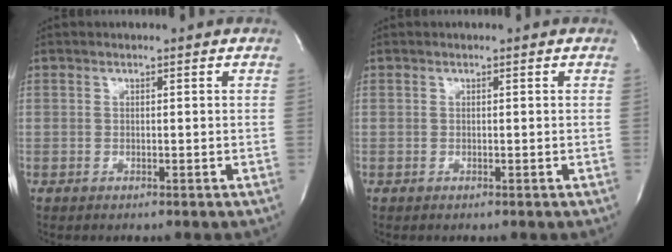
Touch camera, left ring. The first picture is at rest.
{"total": 0.0}